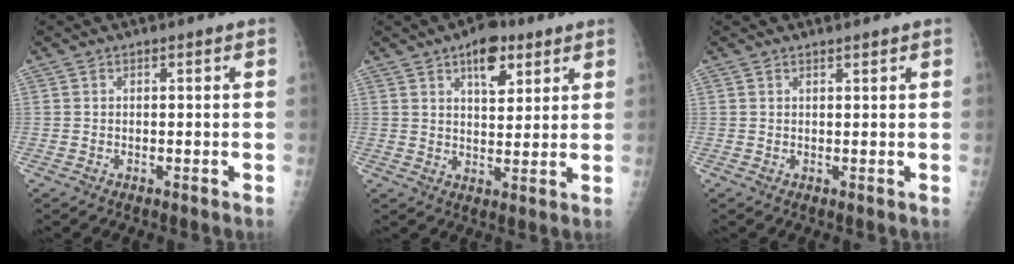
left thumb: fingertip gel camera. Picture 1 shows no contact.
{"total": 8.2, "force": [4.5, 4.1, 5.5], "torque": [-0.056, -0.020, 0.064]}
{"total": 0.8, "force": [0.7, 0.1, 0.4], "torque": [-0.006, -0.005, 0.012]}